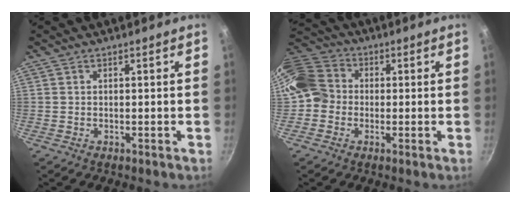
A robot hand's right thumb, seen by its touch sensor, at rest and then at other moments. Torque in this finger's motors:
{"motor_torque": [2.42, 2.59, 1.15, -0.74, 0.52]}